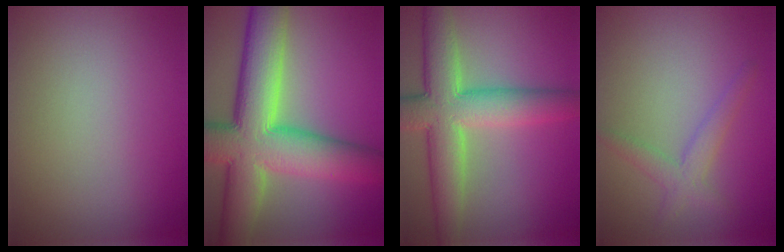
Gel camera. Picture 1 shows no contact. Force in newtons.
{"total": 12.7, "press": 12.7, "slide": 0.7}
{"total": 8.5, "press": 8.5, "slide": 0.4}
{"total": 2.2, "press": 2.2, "slide": 0.1}